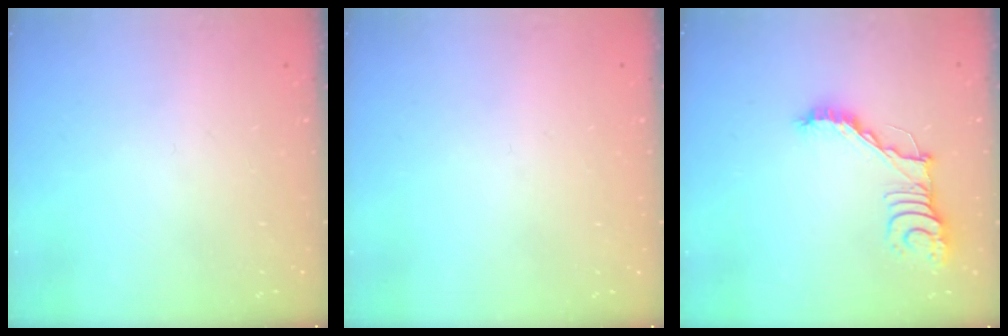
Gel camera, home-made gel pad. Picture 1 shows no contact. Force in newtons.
{"total": 0.0}
{"total": 12.4, "press": 12.4, "slide": 0.3}